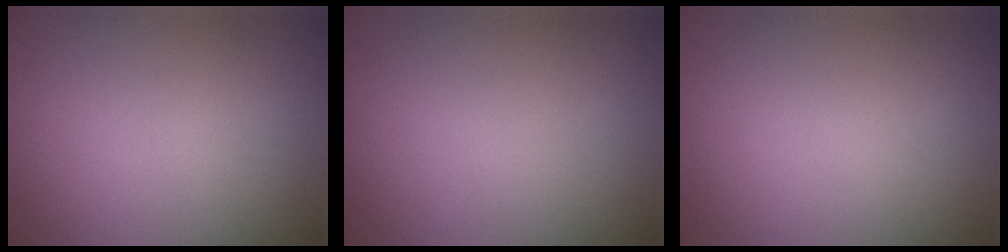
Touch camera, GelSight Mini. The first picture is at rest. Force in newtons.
{"total": 0.0}
{"total": 0.0}